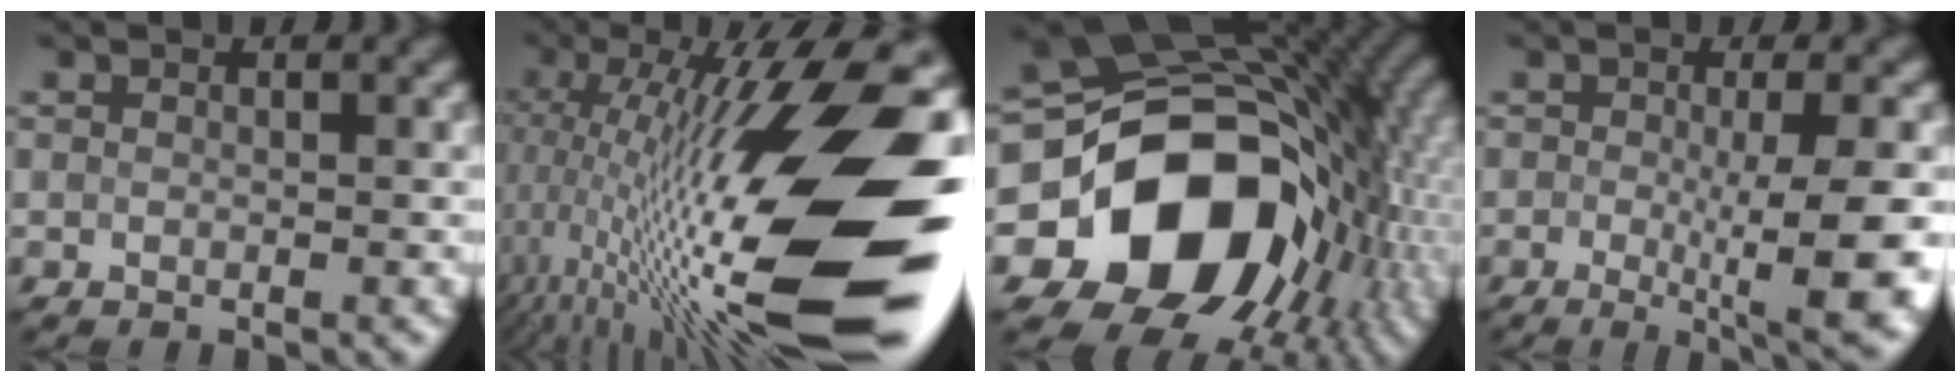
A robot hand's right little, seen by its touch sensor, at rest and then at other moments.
{"total": 20.2, "force": [-1.1, 5.4, 19.4], "torque": [-0.321, 0.003, -0.018]}
{"total": 18.0, "force": [-3.8, 13.7, 10.9], "torque": [-0.162, -0.015, -0.055]}
{"total": 8.2, "force": [-2.0, 1.5, 7.8], "torque": [-0.109, -0.008, -0.022]}